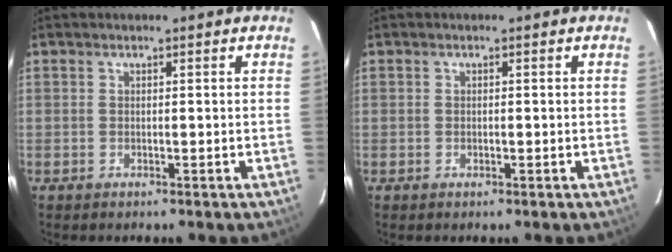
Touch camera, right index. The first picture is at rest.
{"total": 0.6, "force": [-0.1, 0.5, 0.2], "torque": [-0.002, 0.000, -0.002]}